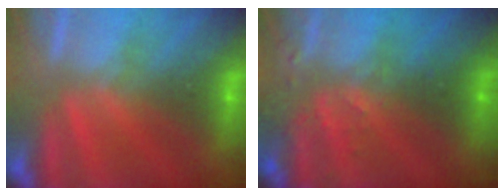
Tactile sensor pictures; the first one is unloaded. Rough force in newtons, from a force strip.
{"total": 3.4}